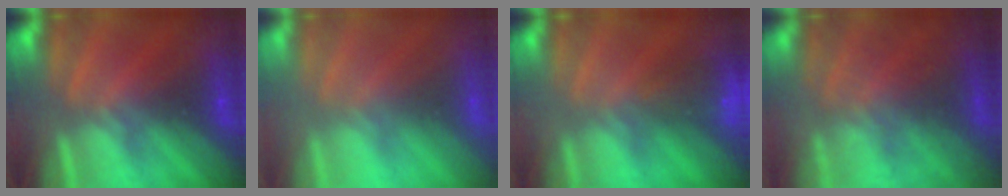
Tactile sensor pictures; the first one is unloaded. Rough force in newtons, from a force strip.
{"total": 2.5}
{"total": 6.6}
{"total": 9.0}